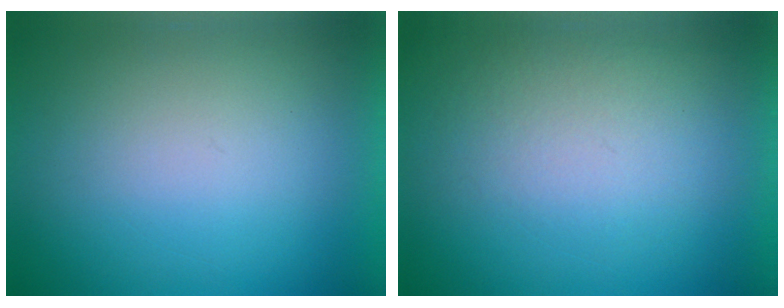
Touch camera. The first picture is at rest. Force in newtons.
{"total": 3.6}